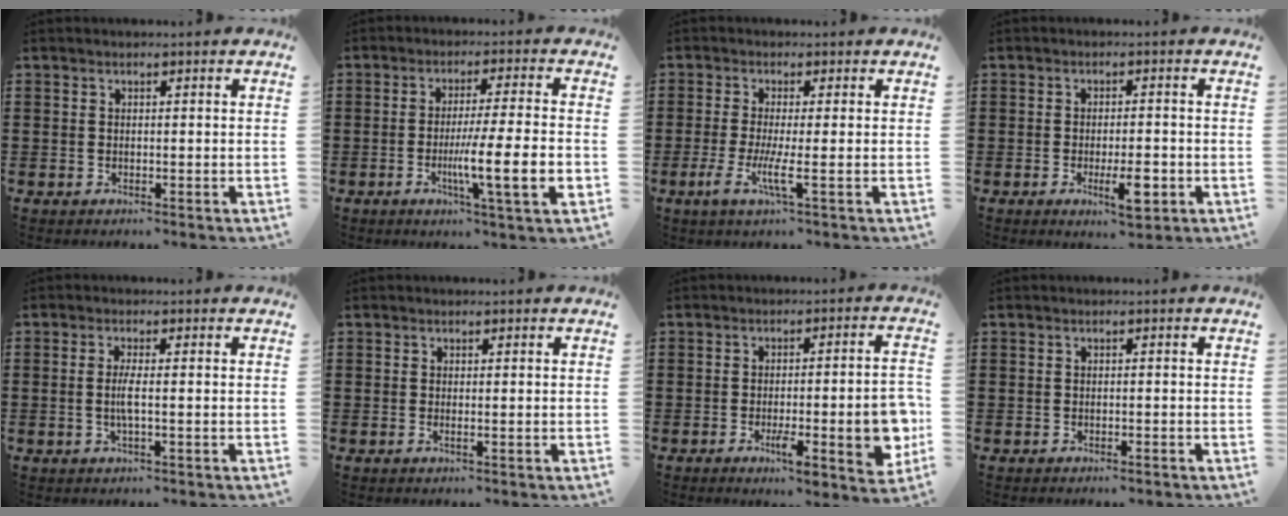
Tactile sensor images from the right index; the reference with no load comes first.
{"total": 9.9, "force": [-2.4, 0.2, 9.6], "torque": [-0.165, -0.014, -0.042]}
{"total": 5.1, "force": [-1.5, 0.2, 4.9], "torque": [-0.107, -0.019, -0.031]}
{"total": 5.4, "force": [-2.1, 1.3, 4.8], "torque": [-0.083, -0.008, -0.031]}
{"total": 2.8, "force": [-0.5, -0.1, 2.7], "torque": [-0.059, -0.009, -0.013]}
{"total": 0.6, "force": [-0.1, 0.0, 0.6], "torque": [-0.010, -0.004, -0.001]}
{"total": 10.0, "force": [-2.5, 2.2, 9.4], "torque": [-0.129, -0.014, -0.040]}
{"total": 0.5, "force": [-0.4, -0.1, 0.3], "torque": [-0.009, -0.005, -0.008]}